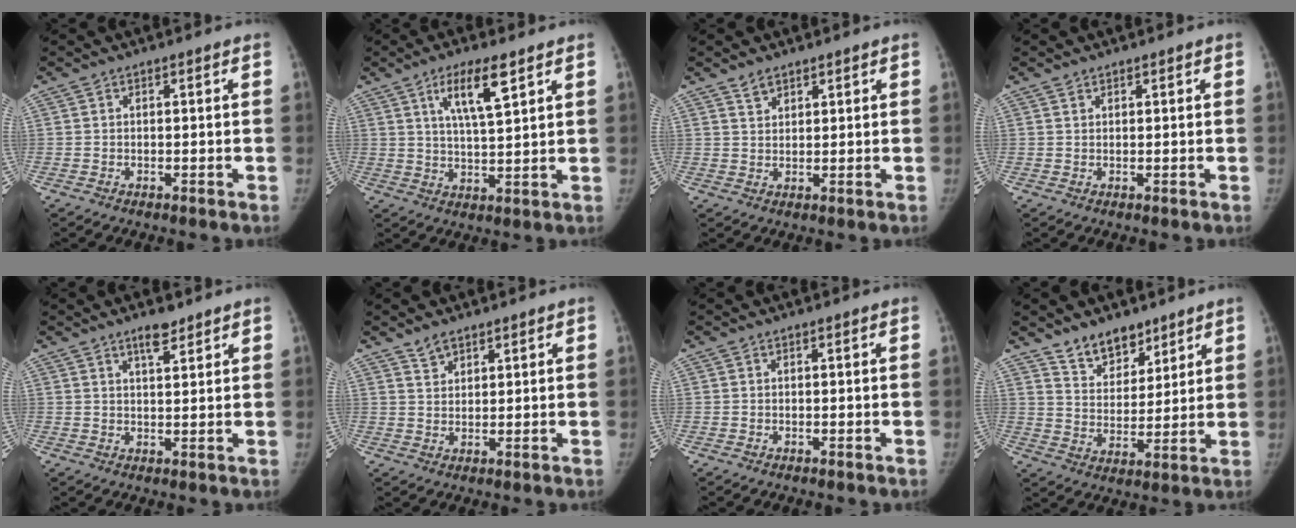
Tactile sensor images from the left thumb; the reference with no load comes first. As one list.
[{"total": 8.6, "force": [4.5, 2.0, 7.0], "torque": [-0.122, -0.026, 0.085]}, {"total": 2.7, "force": [2.1, 1.5, 0.8], "torque": [-0.003, -0.013, 0.039]}, {"total": 0.9, "force": [0.7, 0.5, 0.1], "torque": [0.007, -0.005, 0.010]}, {"total": 3.9, "force": [2.9, 1.2, 2.3], "torque": [-0.029, -0.020, 0.047]}, {"total": 3.3, "force": [2.6, 1.8, 0.9], "torque": [-0.003, -0.016, 0.049]}, {"total": 0.0}, {"total": 9.2, "force": [7.1, 5.1, 3.0], "torque": [-0.014, -0.052, 0.129]}]